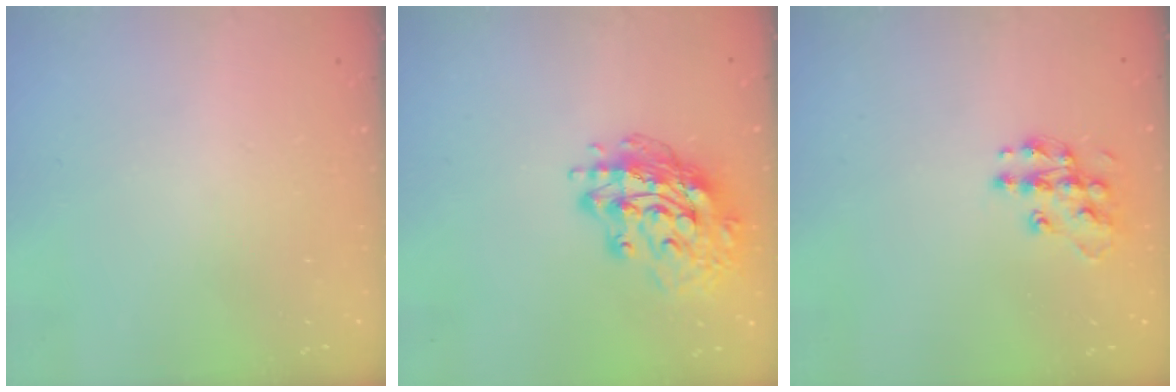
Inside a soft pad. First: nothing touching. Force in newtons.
{"total": 15.9, "press": 15.9, "slide": 1.5}
{"total": 11.3, "press": 11.3, "slide": 0.7}